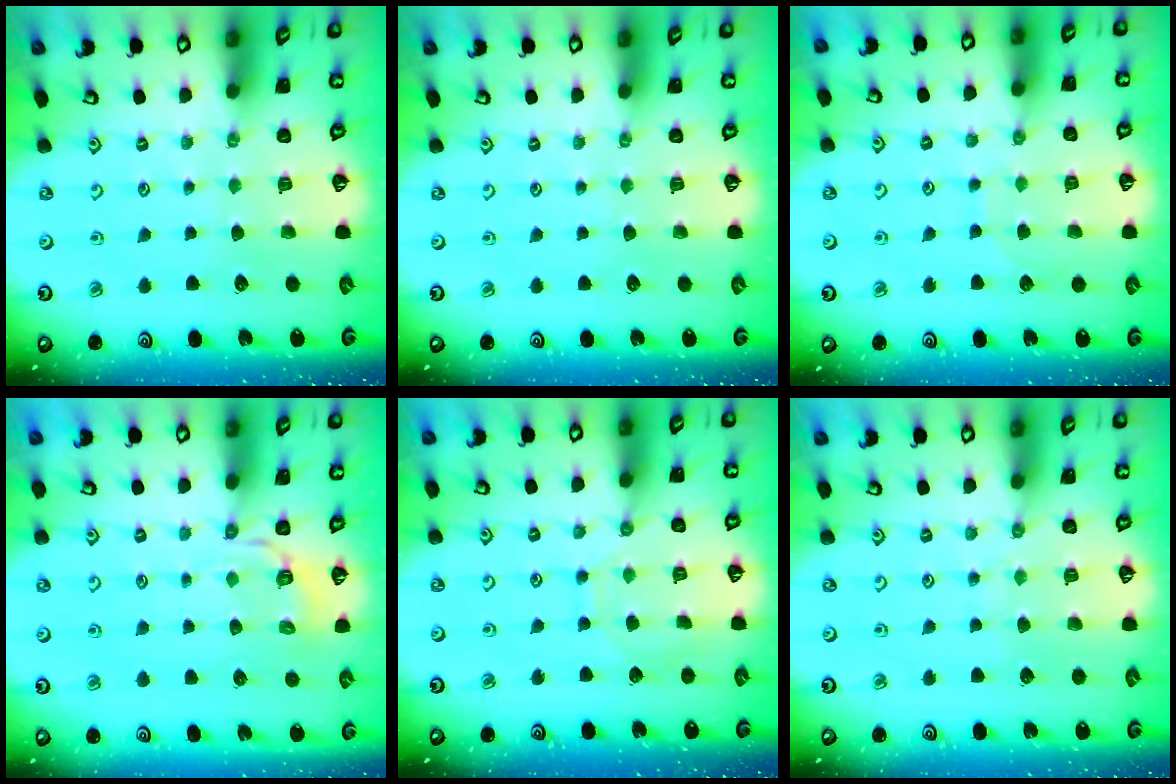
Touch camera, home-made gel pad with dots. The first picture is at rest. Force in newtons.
{"total": 0.0}
{"total": 5.7, "press": 5.7, "slide": 0.6}
{"total": 3.4, "press": 2.9, "slide": 1.8}
{"total": 7.7, "press": 7.6, "slide": 0.7}
{"total": 4.6, "press": 4.6, "slide": 0.4}